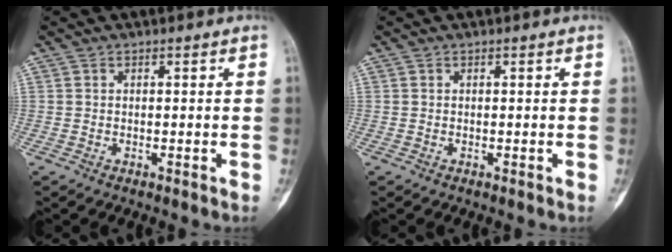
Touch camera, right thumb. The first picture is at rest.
{"total": 0.0}